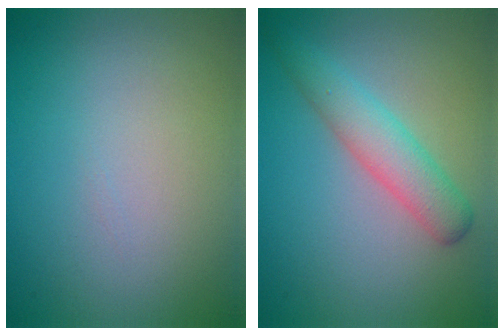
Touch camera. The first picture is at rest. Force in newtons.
{"total": 3.8, "press": 3.8, "slide": 0.1}